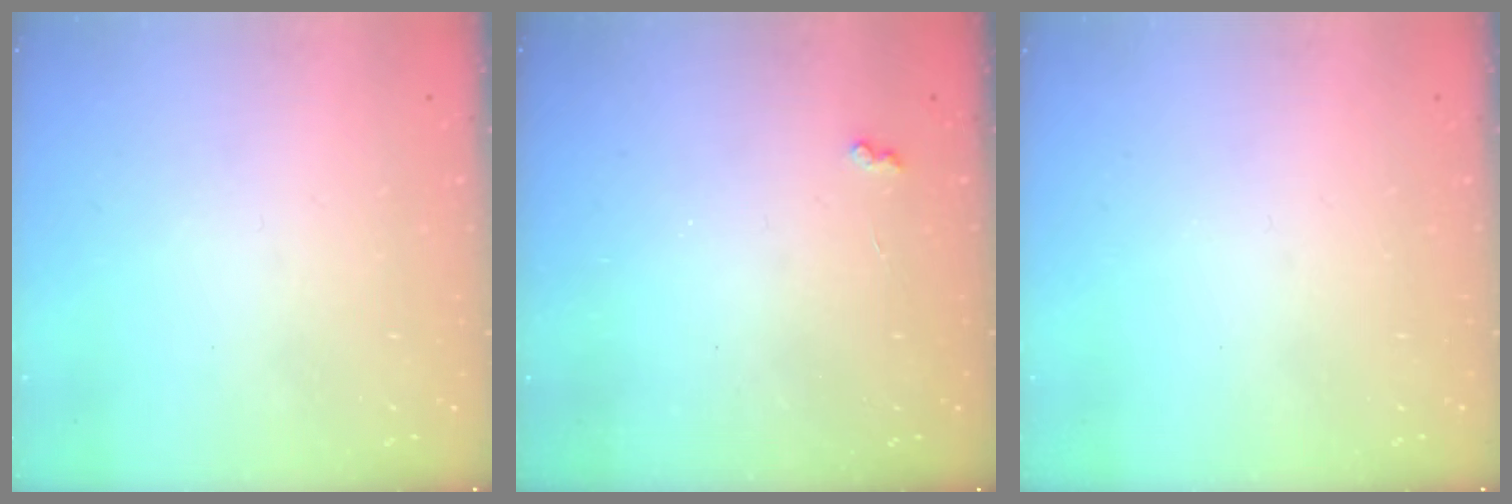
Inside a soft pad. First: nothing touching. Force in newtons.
{"total": 3.0, "press": 3.0, "slide": 0.5}
{"total": 0.0}